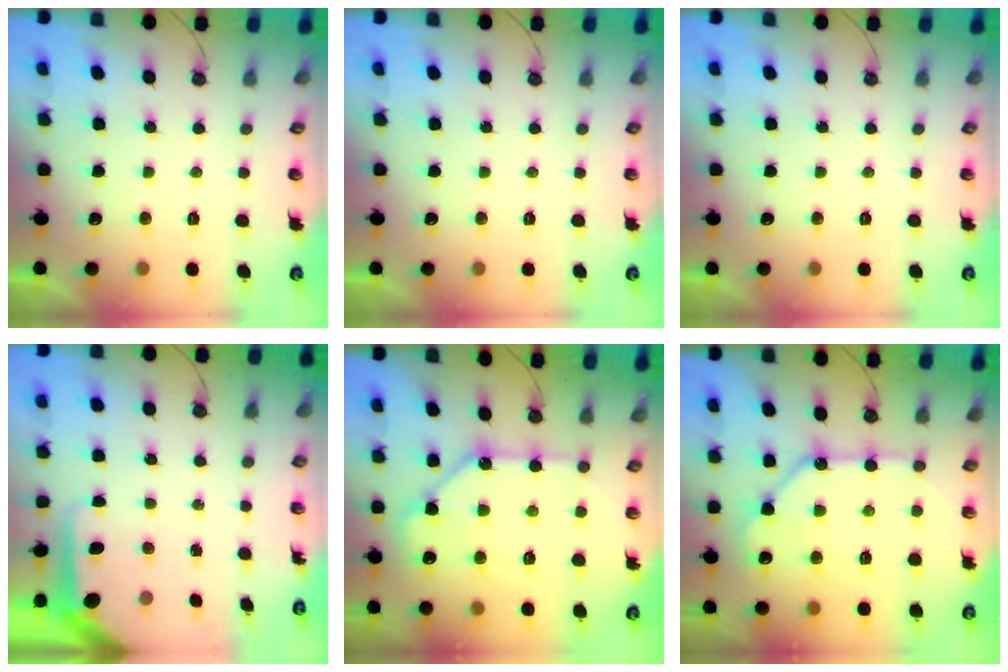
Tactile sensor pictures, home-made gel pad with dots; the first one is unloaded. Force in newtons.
{"total": 0.0}
{"total": 0.0}
{"total": 8.1, "press": 8.1, "slide": 0.8}
{"total": 12.8, "press": 12.7, "slide": 1.3}
{"total": 13.0, "press": 12.9, "slide": 1.6}